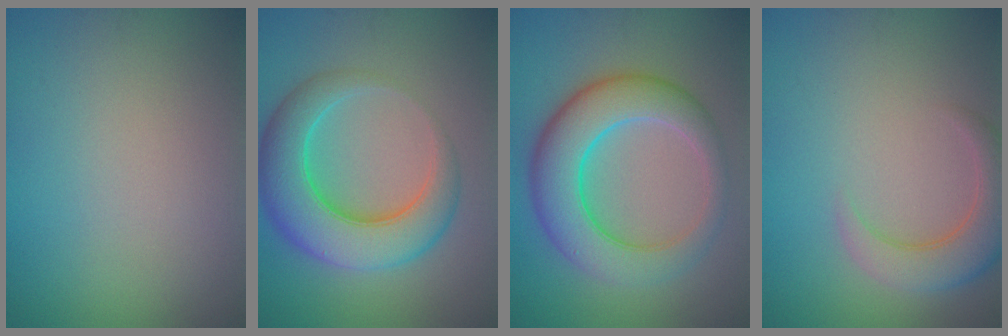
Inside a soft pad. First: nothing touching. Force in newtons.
{"total": 8.1, "press": 8.1, "slide": 0.2}
{"total": 7.9, "press": 7.9, "slide": 0.0}
{"total": 4.4, "press": 4.4, "slide": 0.4}